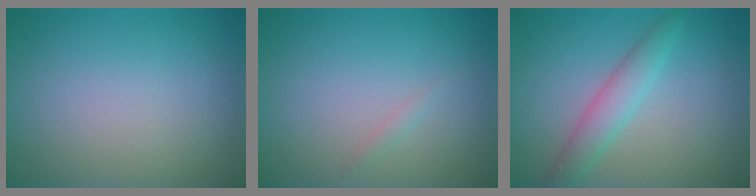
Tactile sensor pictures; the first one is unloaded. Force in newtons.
{"total": 0.6, "press": 0.5, "slide": 0.1}
{"total": 2.8, "press": 2.8, "slide": 0.0}